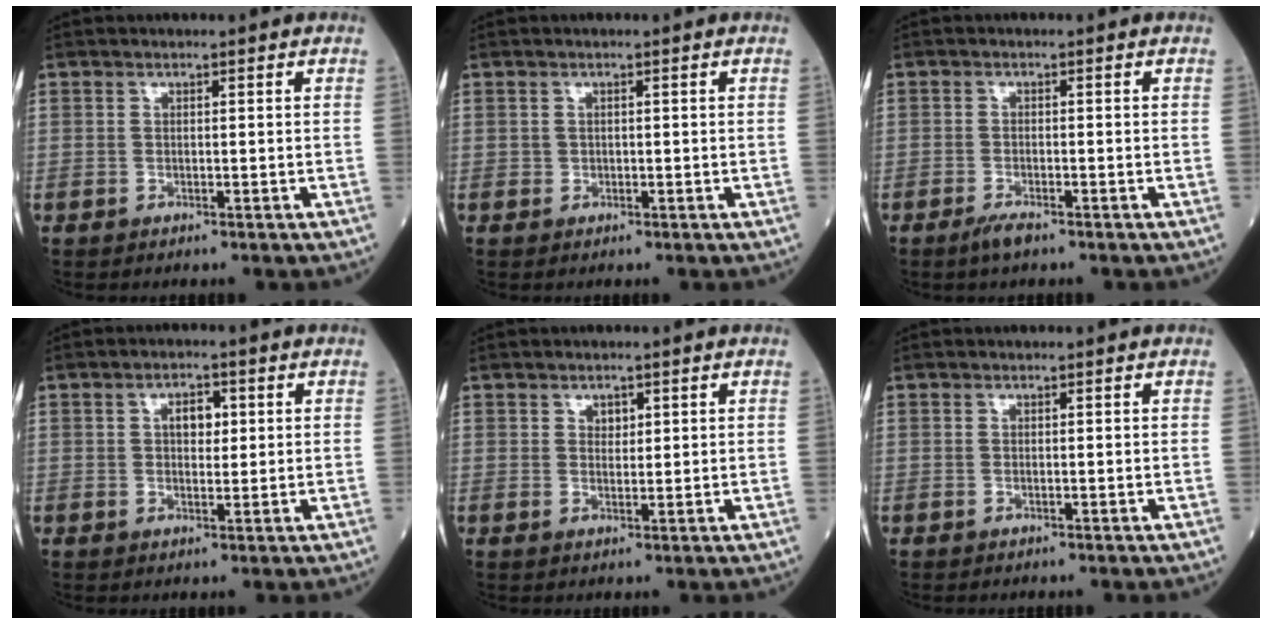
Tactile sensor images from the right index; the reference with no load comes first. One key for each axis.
{"total": 0.5, "fx": 0.0, "fy": 0.5, "fz": 0.1, "tx": 0.001, "ty": 0.003, "tz": -0.002}
{"total": 2.0, "fx": -1.6, "fy": 0.3, "fz": 1.3, "tx": -0.032, "ty": -0.004, "tz": -0.030}
{"total": 3.2, "fx": 0.8, "fy": 1.8, "fz": 2.6, "tx": -0.040, "ty": 0.006, "tz": 0.012}
{"total": 1.6, "fx": 0.9, "fy": 1.1, "fz": 0.8, "tx": -0.010, "ty": -0.002, "tz": 0.015}
{"total": 0.0}